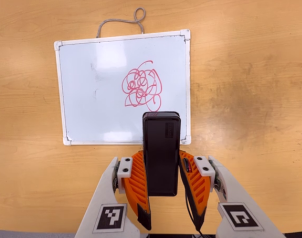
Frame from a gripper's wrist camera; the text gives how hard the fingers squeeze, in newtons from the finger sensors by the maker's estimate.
{"total": 3.7, "left": 2.5, "right": 4.9}